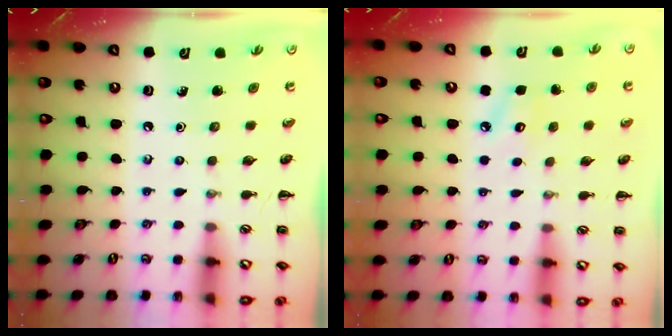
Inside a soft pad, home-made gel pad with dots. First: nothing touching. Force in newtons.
{"total": 6.9, "press": 6.6, "slide": 1.8}